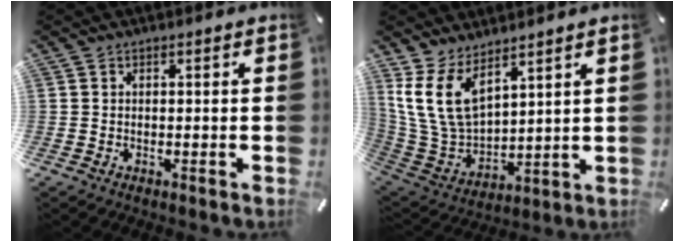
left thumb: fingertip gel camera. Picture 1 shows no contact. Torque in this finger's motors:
{"motor_torque": [0.91, -0.08, 1.73, -1.04, 0.22]}